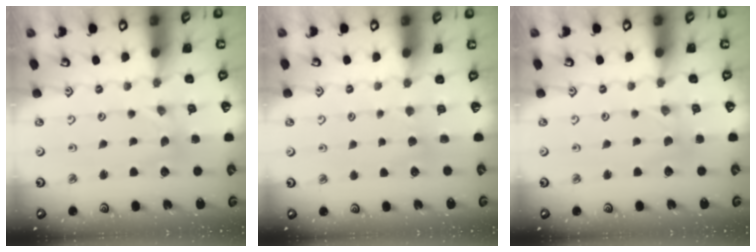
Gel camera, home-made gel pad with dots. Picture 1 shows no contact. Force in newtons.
{"total": 2.9, "press": 2.9, "slide": 0.3}
{"total": 0.0}